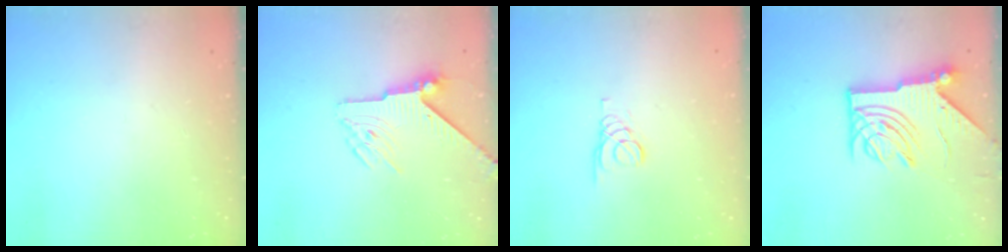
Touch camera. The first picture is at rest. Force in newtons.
{"total": 5.9, "press": 5.8, "slide": 1.0}
{"total": 1.4, "press": 1.4, "slide": 0.2}
{"total": 10.9, "press": 10.9, "slide": 1.2}